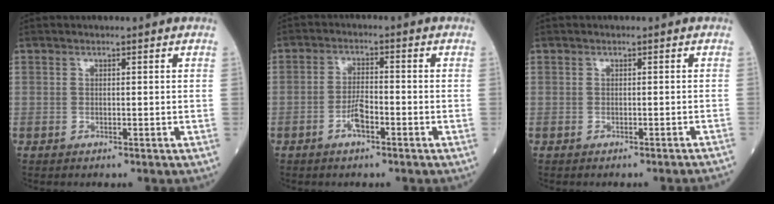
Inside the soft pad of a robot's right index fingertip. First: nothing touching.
{"total": 3.4, "force": [-1.8, 0.8, 2.8], "torque": [-0.054, 0.003, -0.036]}
{"total": 3.2, "force": [-3.0, -0.7, 0.9], "torque": [-0.008, -0.007, -0.032]}